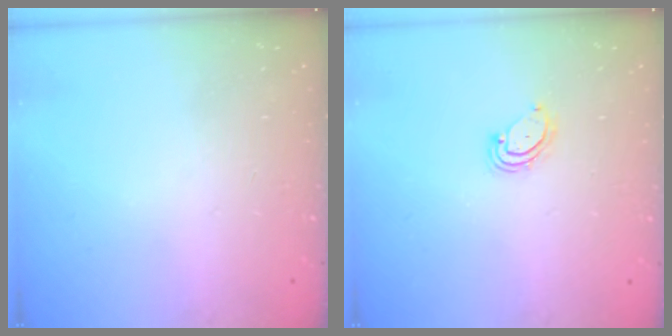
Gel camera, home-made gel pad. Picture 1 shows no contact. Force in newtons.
{"total": 3.4, "press": 3.3, "slide": 0.7}